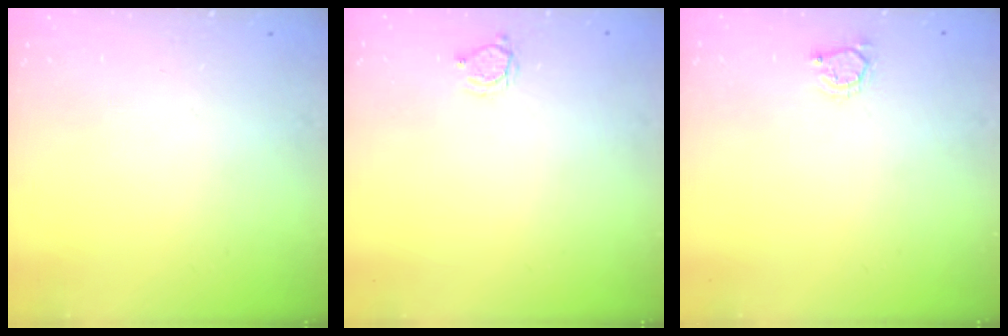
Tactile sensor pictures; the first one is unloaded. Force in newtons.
{"total": 3.0, "press": 3.0, "slide": 0.3}
{"total": 3.4, "press": 3.4, "slide": 0.5}